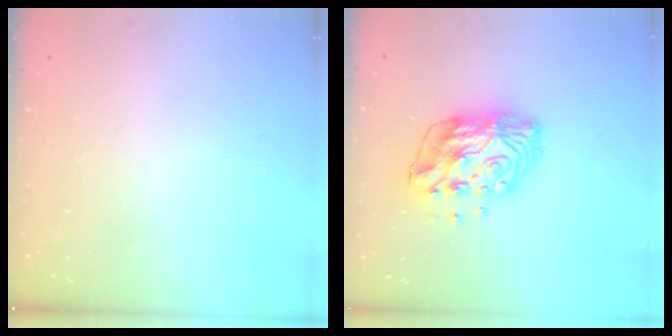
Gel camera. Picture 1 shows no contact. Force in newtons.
{"total": 13.2, "press": 13.2, "slide": 1.1}